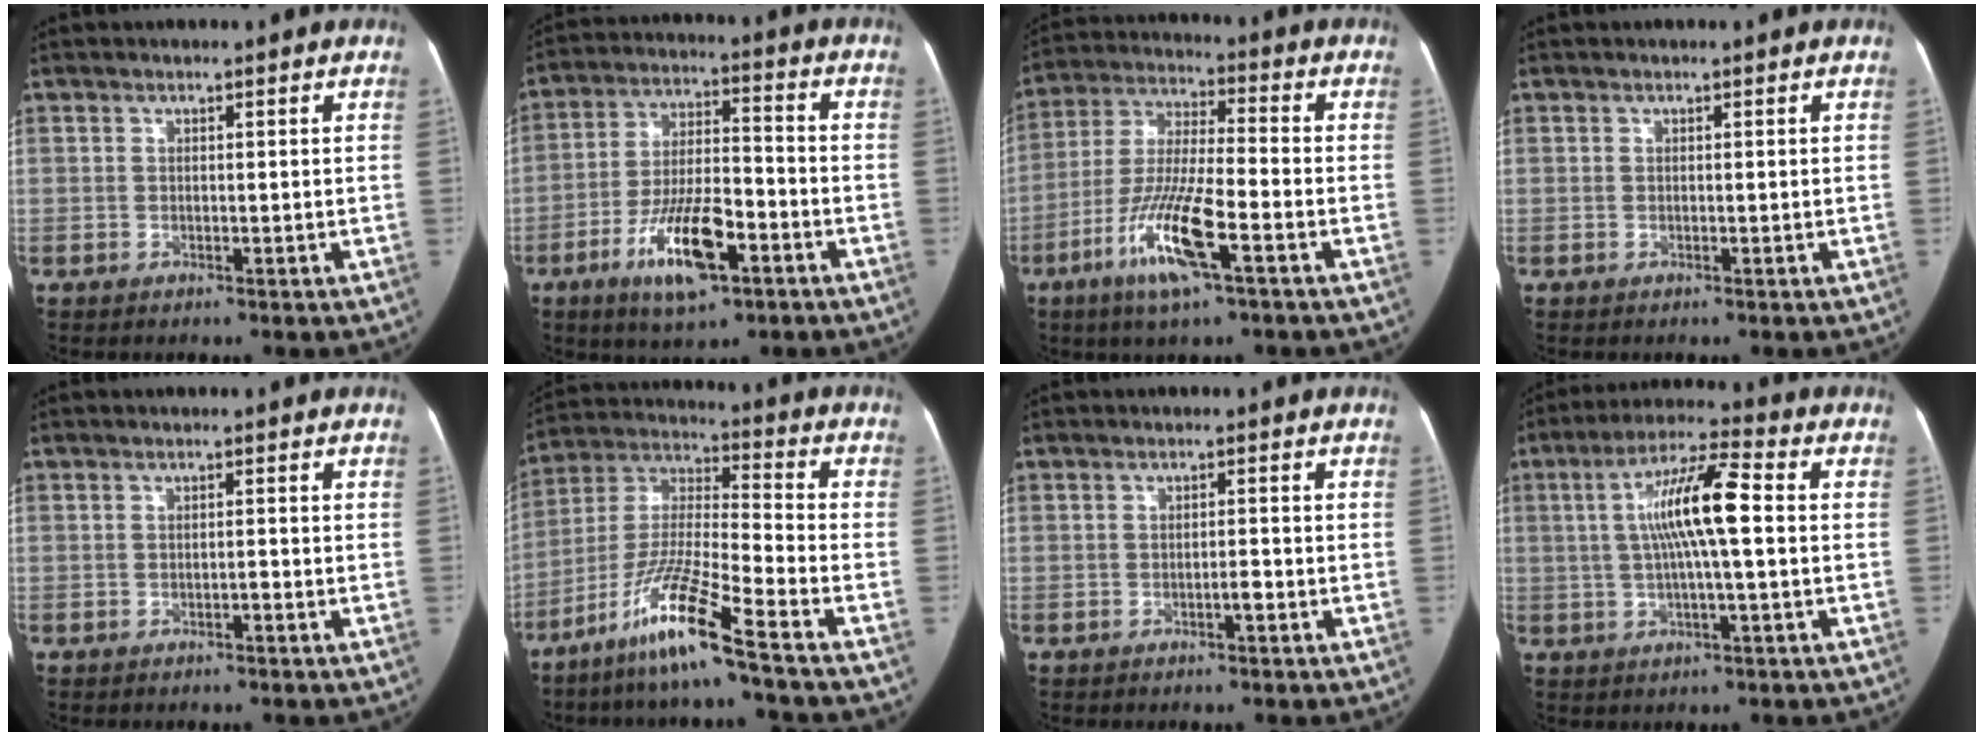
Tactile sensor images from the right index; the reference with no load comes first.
{"total": 12.4, "force": [-6.0, 3.8, 10.2], "torque": [-0.193, -0.004, -0.103]}
{"total": 12.8, "force": [-5.9, 1.4, 11.3], "torque": [-0.229, -0.018, -0.114]}
{"total": 0.0}
{"total": 0.6, "force": [-0.4, 0.1, 0.4], "torque": [-0.006, 0.001, -0.008]}
{"total": 13.3, "force": [-8.8, -0.9, 10.0], "torque": [-0.208, -0.027, -0.170]}
{"total": 1.2, "force": [-0.7, 0.1, 1.0], "torque": [-0.017, 0.001, -0.013]}
{"total": 10.5, "force": [0.7, 1.0, 10.4], "torque": [-0.196, 0.018, 0.008]}